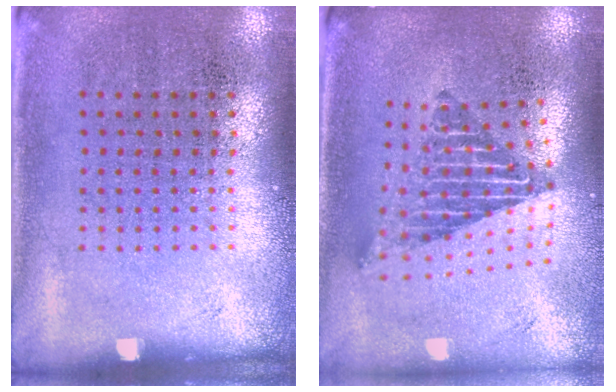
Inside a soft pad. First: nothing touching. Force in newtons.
{"total": 2.1, "press": 1.6, "slide": 1.3}